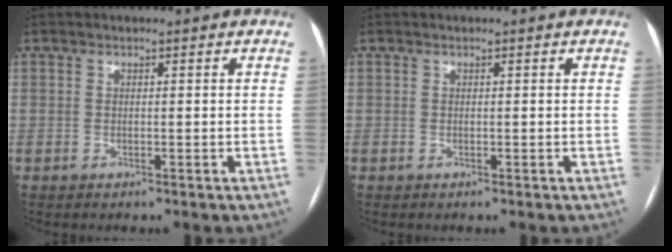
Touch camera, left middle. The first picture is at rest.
{"total": 0.0}